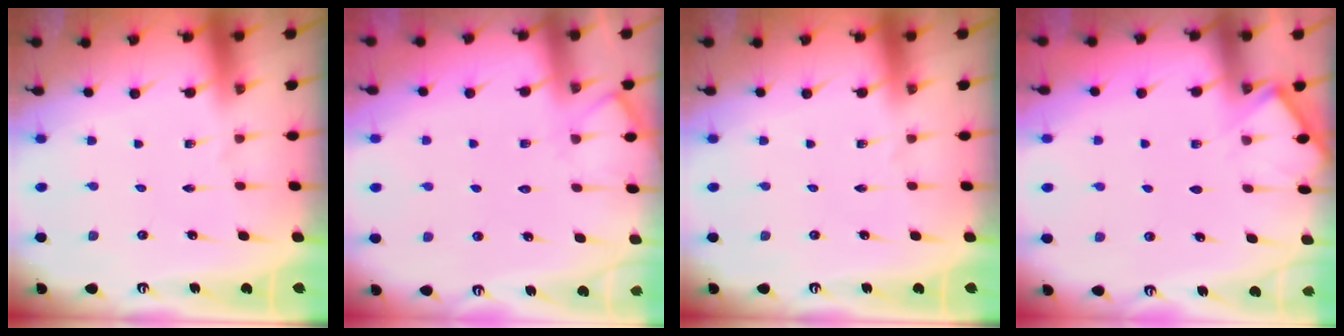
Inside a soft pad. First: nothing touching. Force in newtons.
{"total": 5.6, "press": 5.6, "slide": 0.7}
{"total": 0.0}
{"total": 5.5, "press": 5.5, "slide": 0.4}